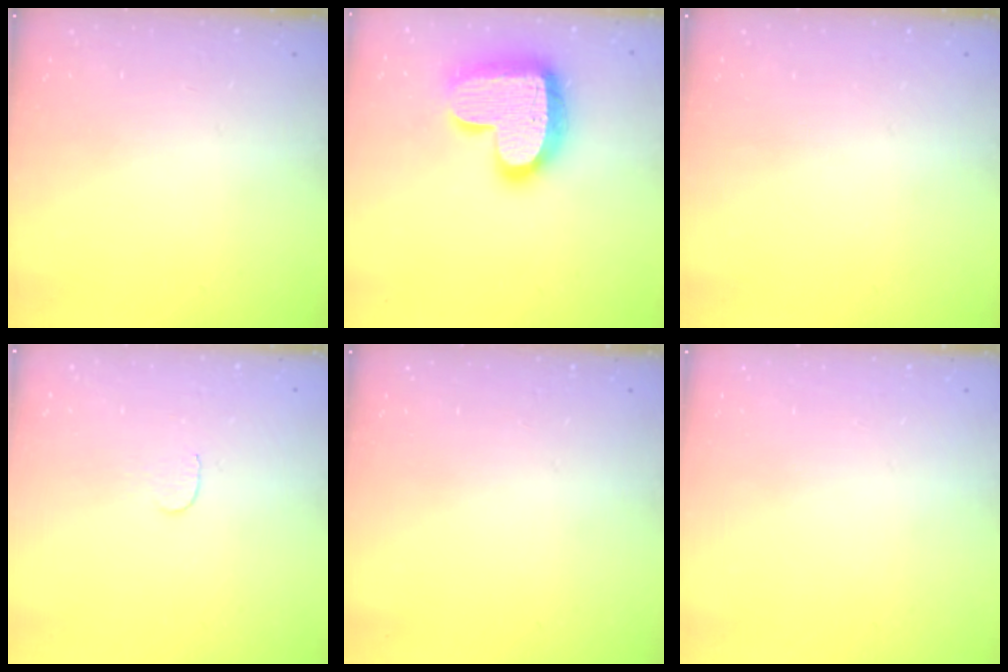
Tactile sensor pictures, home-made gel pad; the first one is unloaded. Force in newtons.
{"total": 19.5, "press": 19.5, "slide": 1.4}
{"total": 0.0}
{"total": 3.0, "press": 3.0, "slide": 0.3}
{"total": 0.0}
{"total": 0.0}